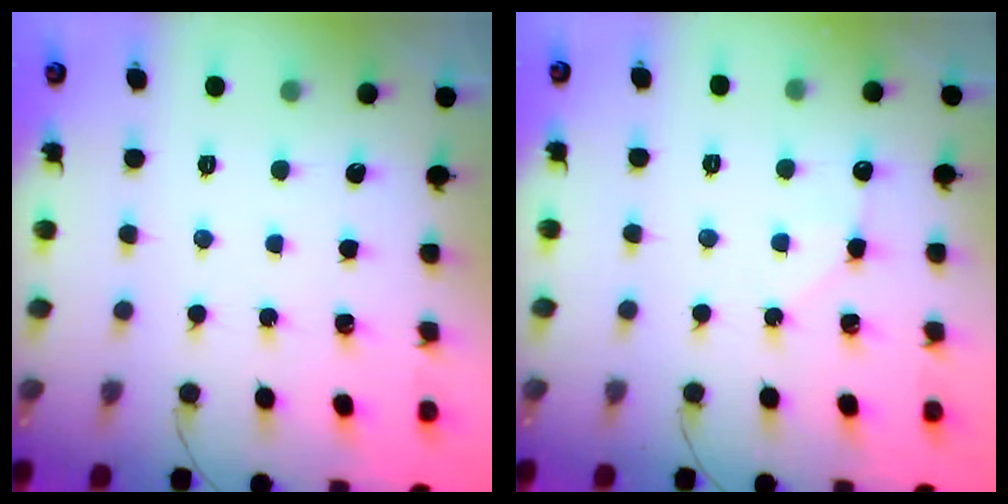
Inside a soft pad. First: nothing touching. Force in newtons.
{"total": 4.5, "press": 4.0, "slide": 2.2}